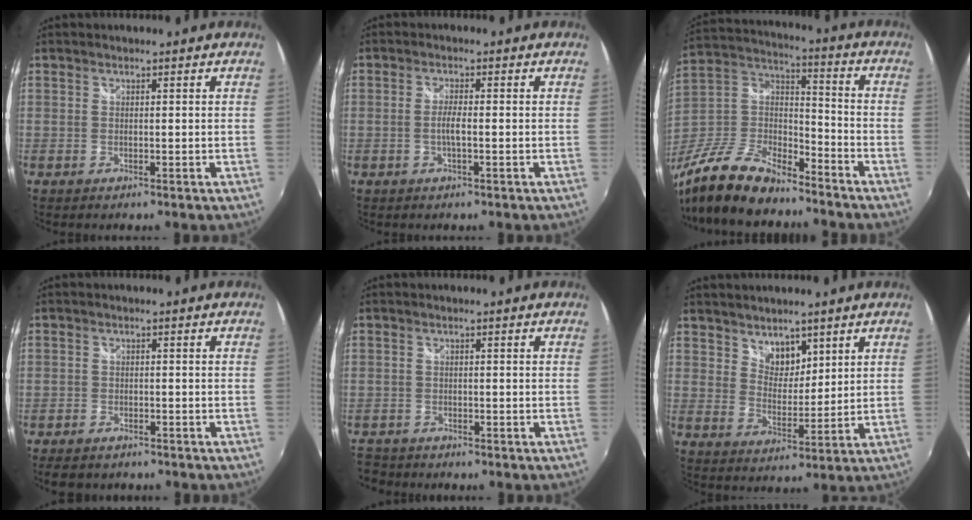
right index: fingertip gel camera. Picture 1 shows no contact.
{"total": 2.2, "force": [-0.6, 0.2, 2.1], "torque": [-0.042, -0.001, -0.012]}
{"total": 21.6, "force": [-16.1, 7.5, 12.2], "torque": [-0.272, -0.021, -0.293]}
{"total": 5.5, "force": [-4.4, 2.5, 2.0], "torque": [-0.059, -0.016, -0.072]}
{"total": 4.5, "force": [-3.9, 2.3, 0.4], "torque": [-0.033, -0.010, -0.075]}
{"total": 5.7, "force": [4.0, 3.5, 2.1], "torque": [-0.020, 0.003, 0.074]}